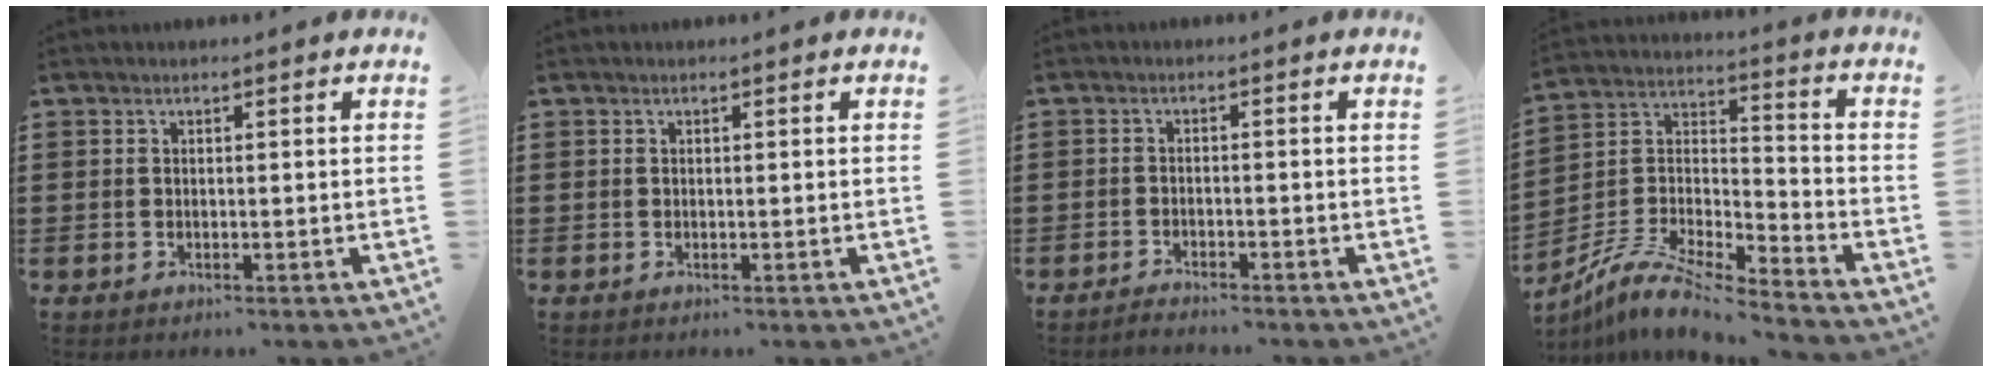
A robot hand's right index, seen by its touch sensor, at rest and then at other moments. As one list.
[{"total": 0.0}, {"total": 1.5, "force": [-1.5, 0.1, 0.0], "torque": [-0.006, 0.003, -0.032]}, {"total": 9.3, "force": [-8.4, 1.5, 3.8], "torque": [-0.092, 0.004, -0.174]}]